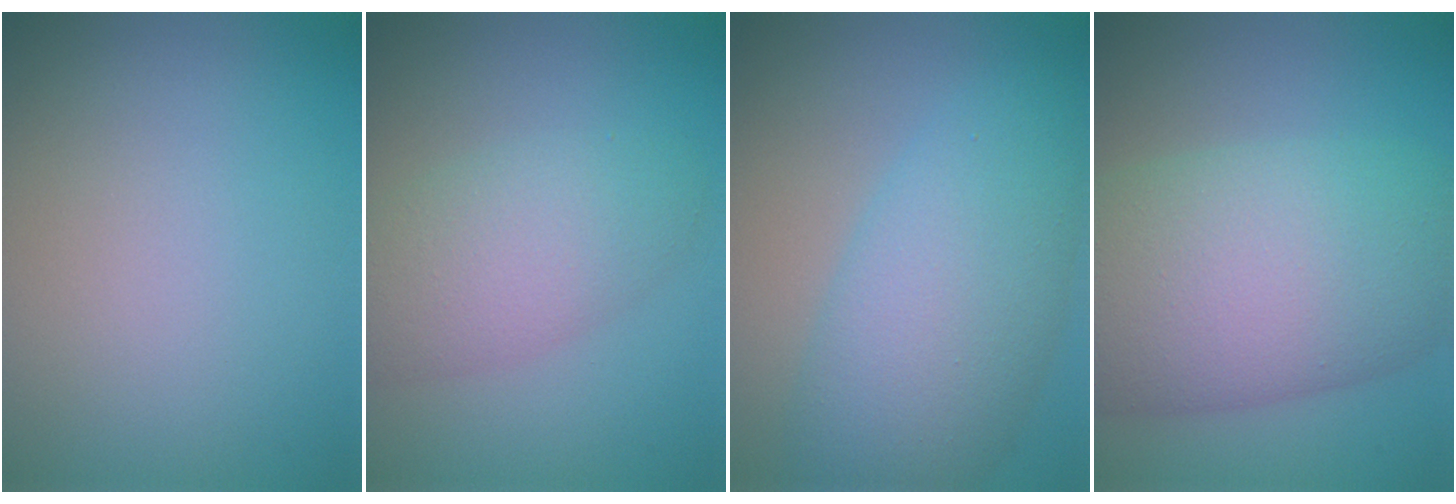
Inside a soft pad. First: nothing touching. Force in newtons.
{"total": 4.8, "press": 4.7, "slide": 0.2}
{"total": 7.6, "press": 7.6, "slide": 0.1}
{"total": 12.2, "press": 12.1, "slide": 0.4}